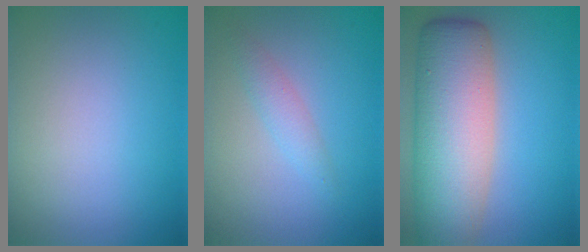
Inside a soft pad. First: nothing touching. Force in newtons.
{"total": 1.6, "press": 1.6, "slide": 0.0}
{"total": 10.8, "press": 10.8, "slide": 0.4}